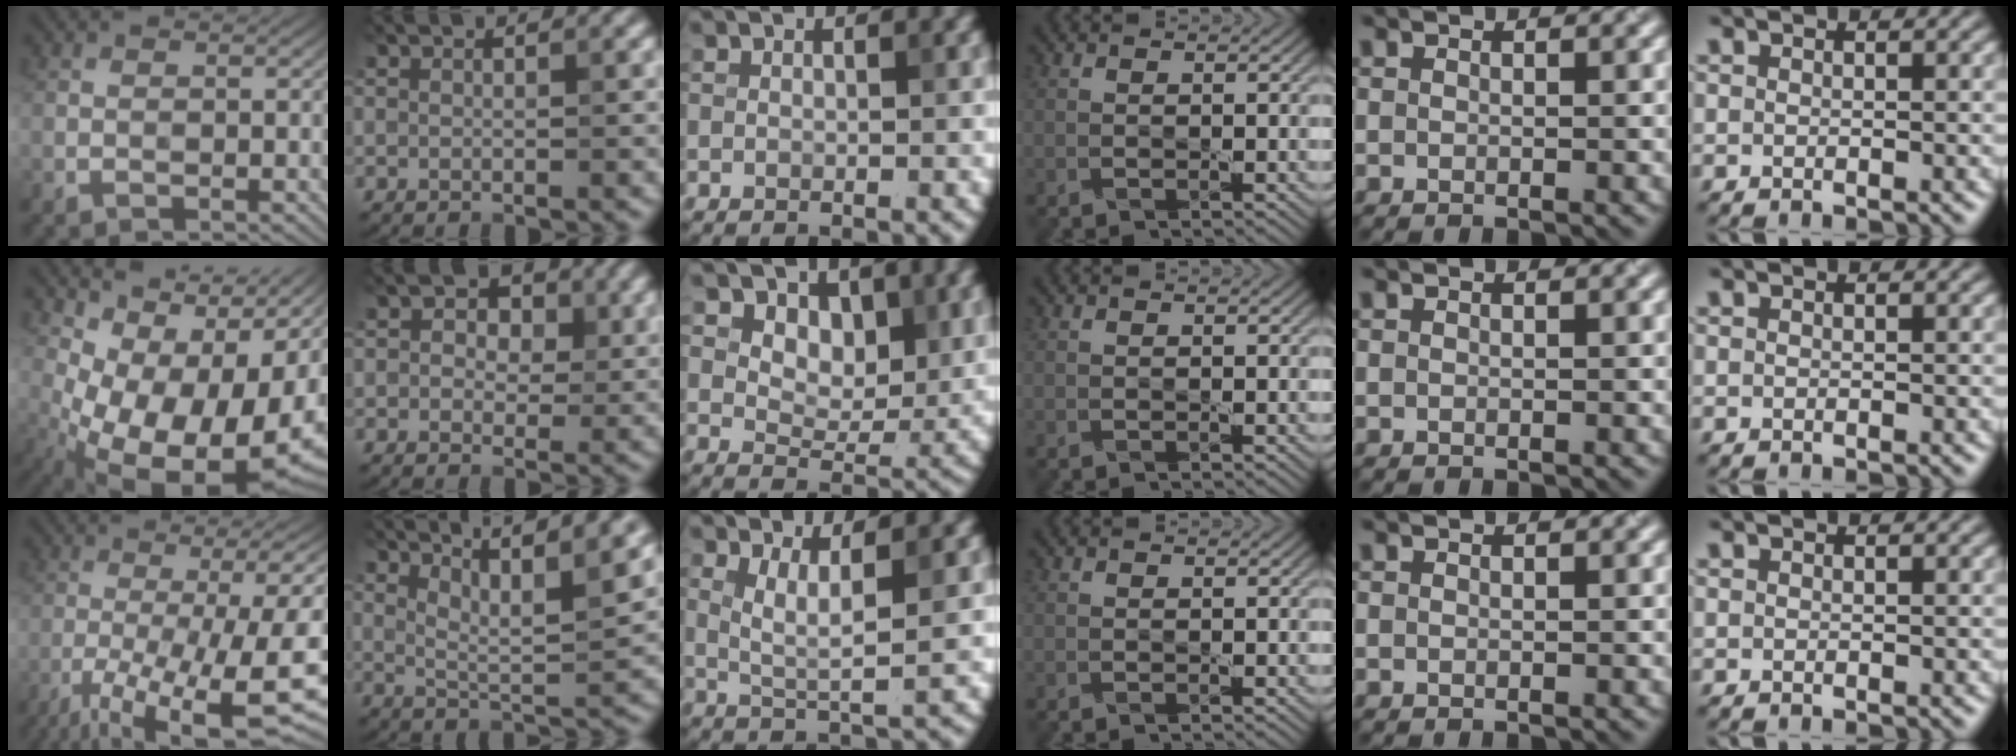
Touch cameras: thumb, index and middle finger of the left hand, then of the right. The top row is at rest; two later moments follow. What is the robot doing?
{"motion": "squeeze", "object": "bubble wrap"}